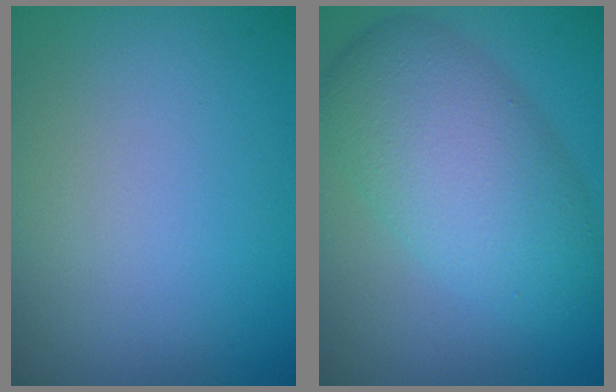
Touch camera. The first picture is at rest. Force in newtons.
{"total": 7.2, "press": 7.2, "slide": 0.1}